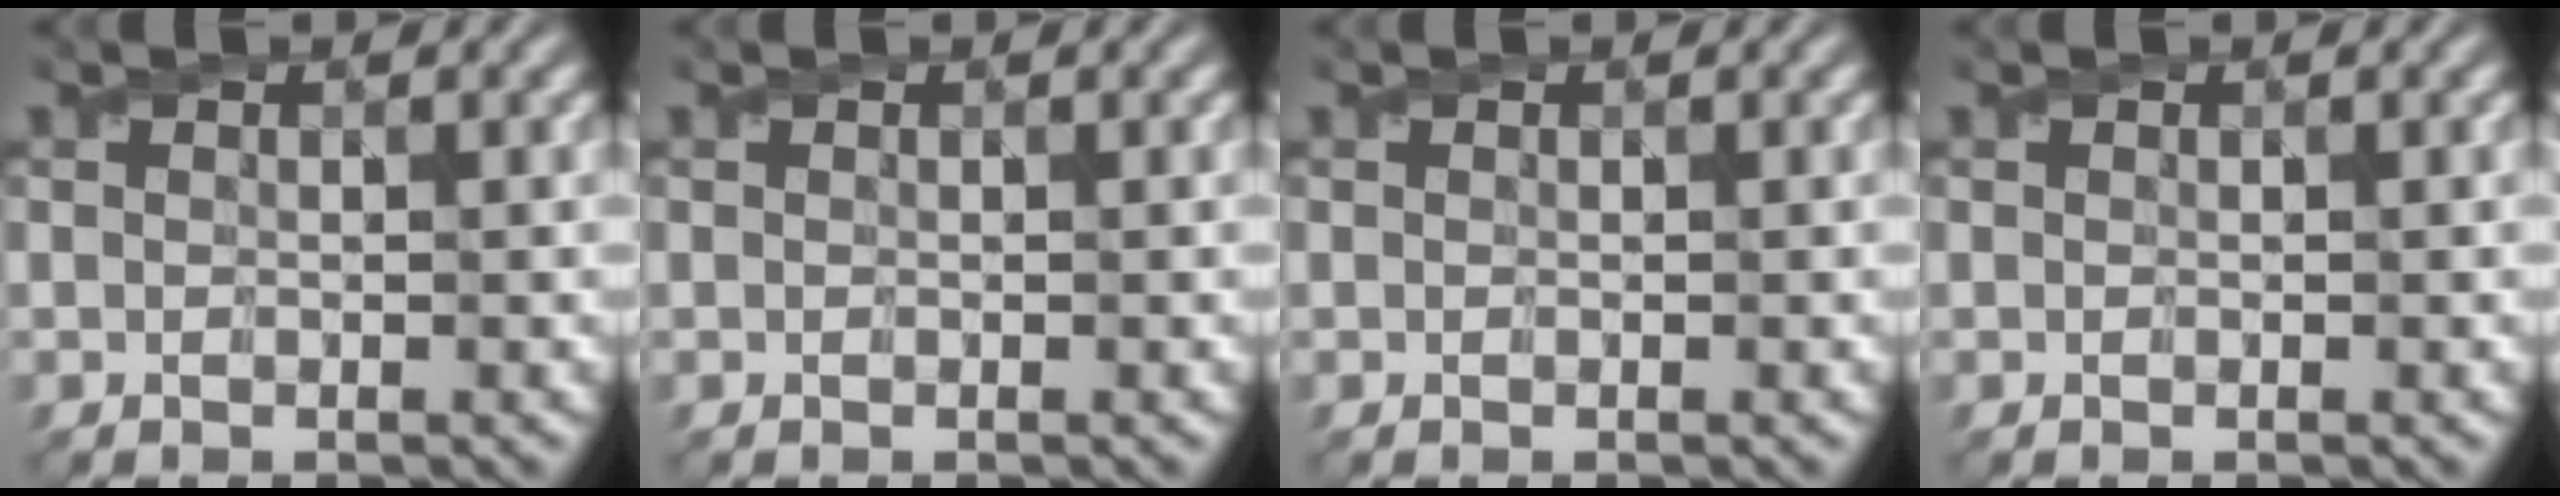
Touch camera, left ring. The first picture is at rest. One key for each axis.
{"total": 0.0}
{"total": 0.0}
{"total": 0.0}